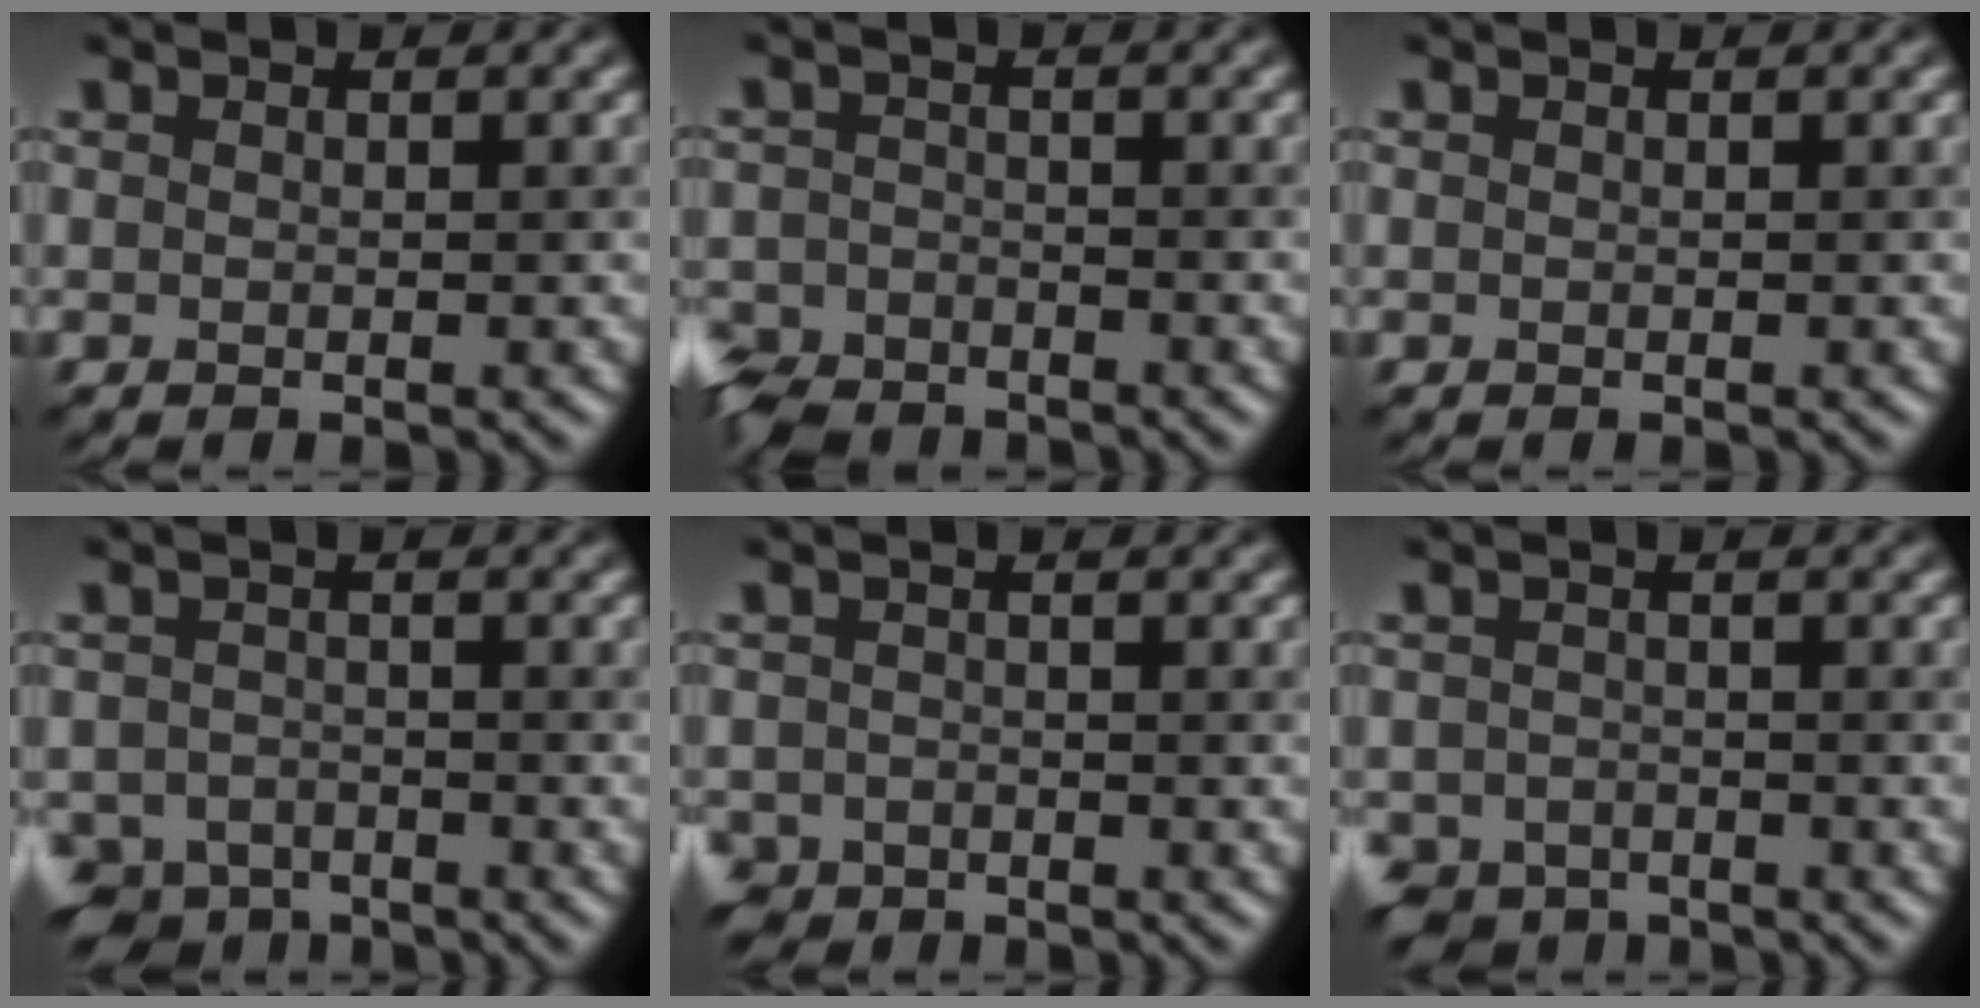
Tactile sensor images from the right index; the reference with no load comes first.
{"total": 4.6, "force": [-3.9, 2.0, 1.2], "torque": [-0.025, -0.010, -0.082]}
{"total": 0.0}
{"total": 4.7, "force": [-3.5, 2.9, 1.1], "torque": [-0.005, -0.001, -0.064]}
{"total": 2.6, "force": [-1.8, 1.8, 0.4], "torque": [0.014, 0.004, -0.033]}
{"total": 3.9, "force": [-3.0, 2.4, 0.6], "torque": [0.009, 0.001, -0.049]}